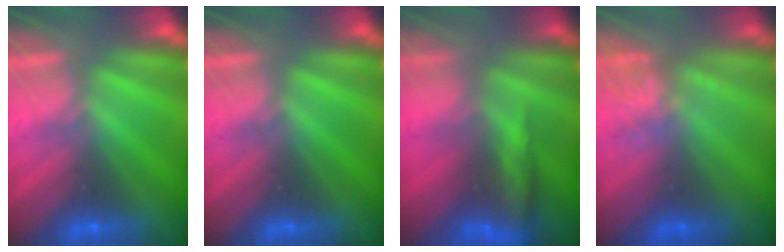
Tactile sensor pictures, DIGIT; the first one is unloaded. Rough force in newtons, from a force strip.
{"total": 0.0}
{"total": 6.9}
{"total": 4.4}